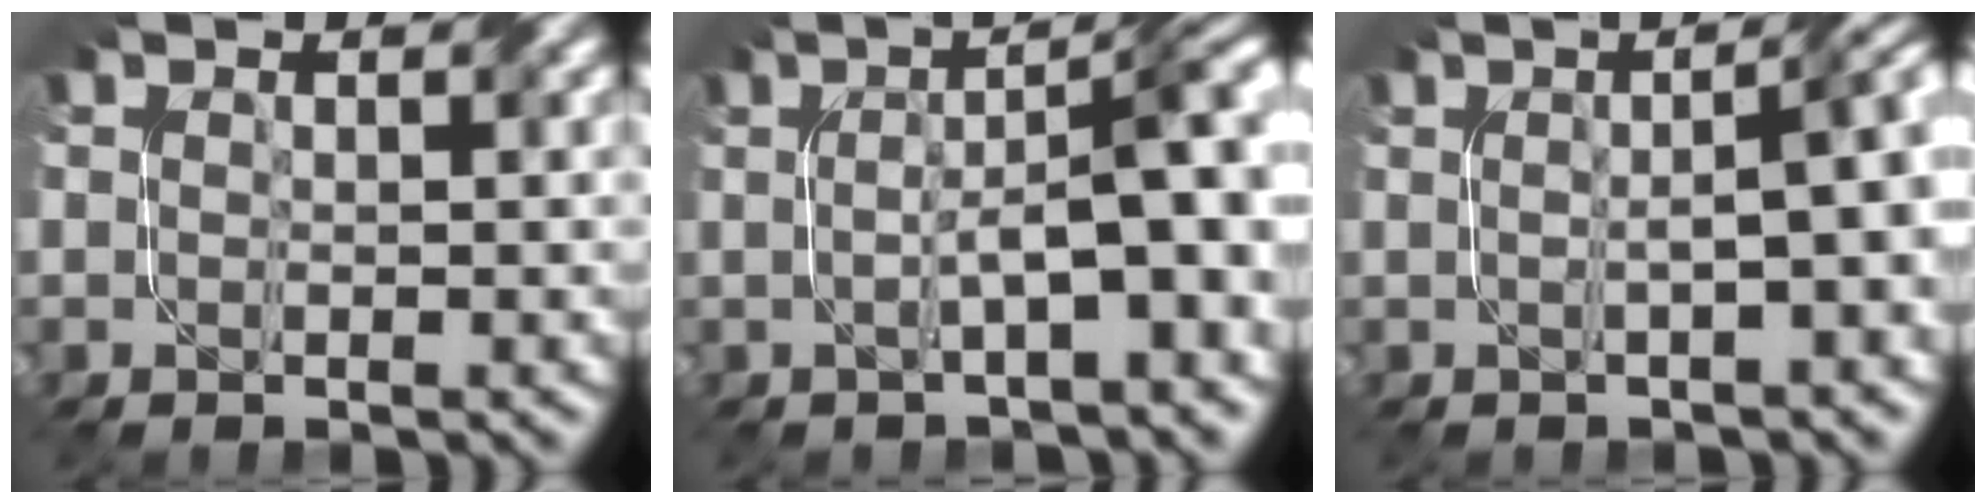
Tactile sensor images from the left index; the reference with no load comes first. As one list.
[{"total": 7.7, "force": [-0.1, 2.0, 7.5], "torque": [-0.108, 0.015, -0.005]}, {"total": 5.7, "force": [0.5, 1.6, 5.5], "torque": [-0.050, 0.018, 0.006]}]